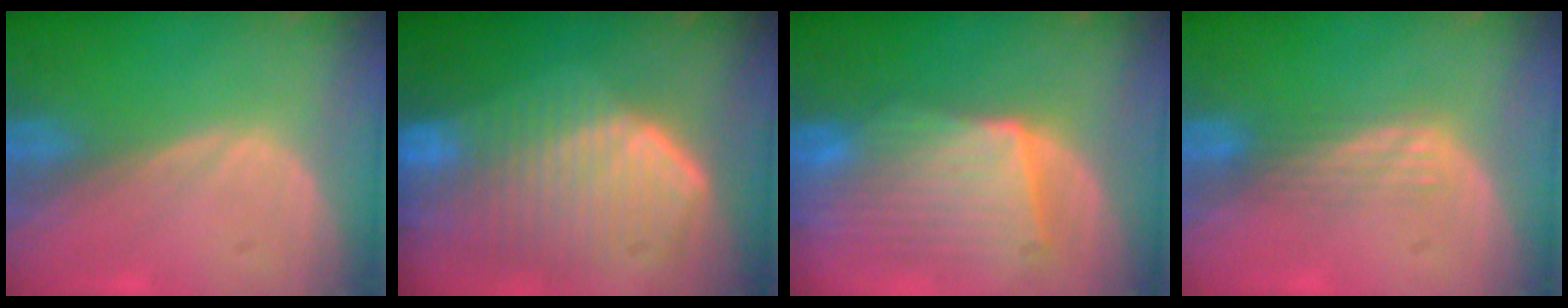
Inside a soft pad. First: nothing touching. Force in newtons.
{"total": 10.8, "press": 9.4, "slide": 5.3}
{"total": 9.3, "press": 8.6, "slide": 3.4}
{"total": 2.9, "press": 2.6, "slide": 1.4}